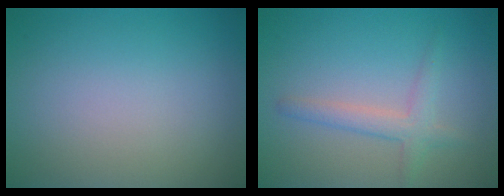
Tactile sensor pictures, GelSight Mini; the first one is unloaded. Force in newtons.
{"total": 1.7, "press": 1.7, "slide": 0.2}